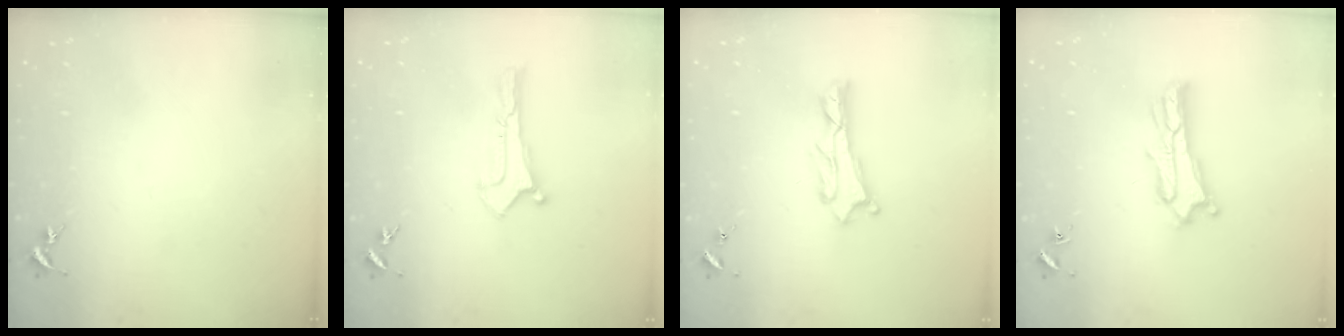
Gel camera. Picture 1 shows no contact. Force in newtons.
{"total": 0.0}
{"total": 1.1, "press": 1.0, "slide": 0.2}
{"total": 4.0, "press": 4.0, "slide": 0.4}